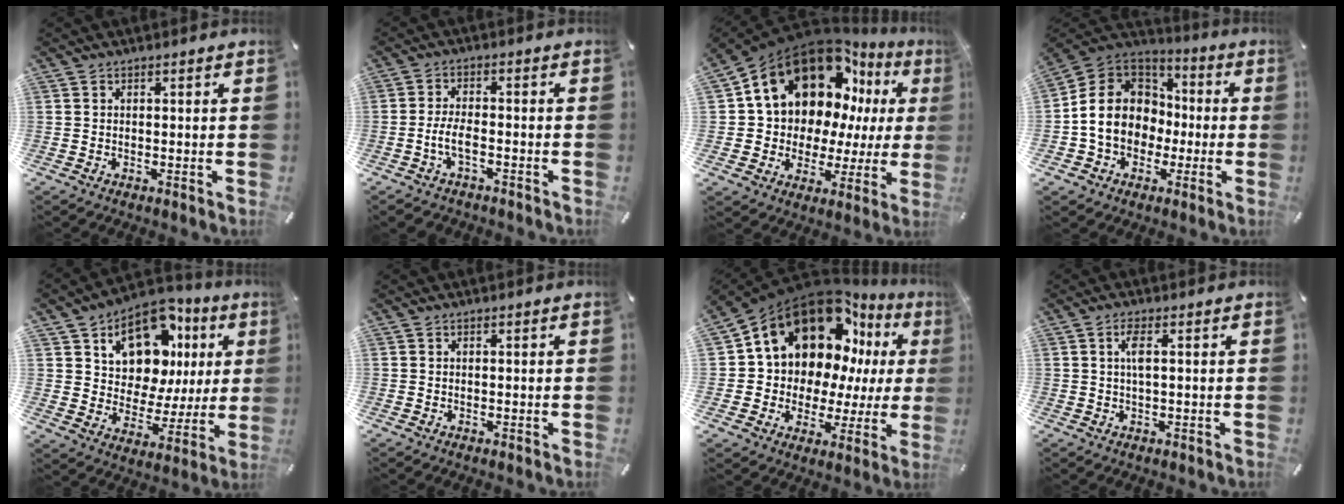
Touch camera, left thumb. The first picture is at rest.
{"total": 5.1, "force": [-2.2, 2.3, 4.0], "torque": [-0.088, 0.009, -0.044]}
{"total": 18.3, "force": [10.0, 12.6, 8.6], "torque": [-0.134, -0.083, 0.183]}
{"total": 14.5, "force": [-2.5, 12.8, 6.3], "torque": [-0.131, 0.027, -0.042]}
{"total": 14.7, "force": [8.2, 9.6, 7.5], "torque": [-0.119, -0.057, 0.146]}
{"total": 0.0}
{"total": 17.5, "force": [9.9, 11.9, 8.2], "torque": [-0.133, -0.083, 0.179]}
{"total": 3.3, "force": [0.6, 0.7, 3.2], "torque": [-0.063, 0.003, 0.007]}